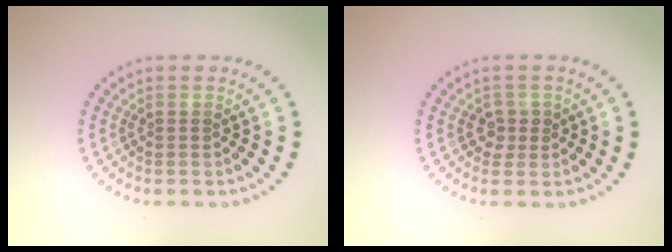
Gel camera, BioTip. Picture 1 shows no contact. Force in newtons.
{"total": 1.3, "press": 1.2, "slide": 0.6}